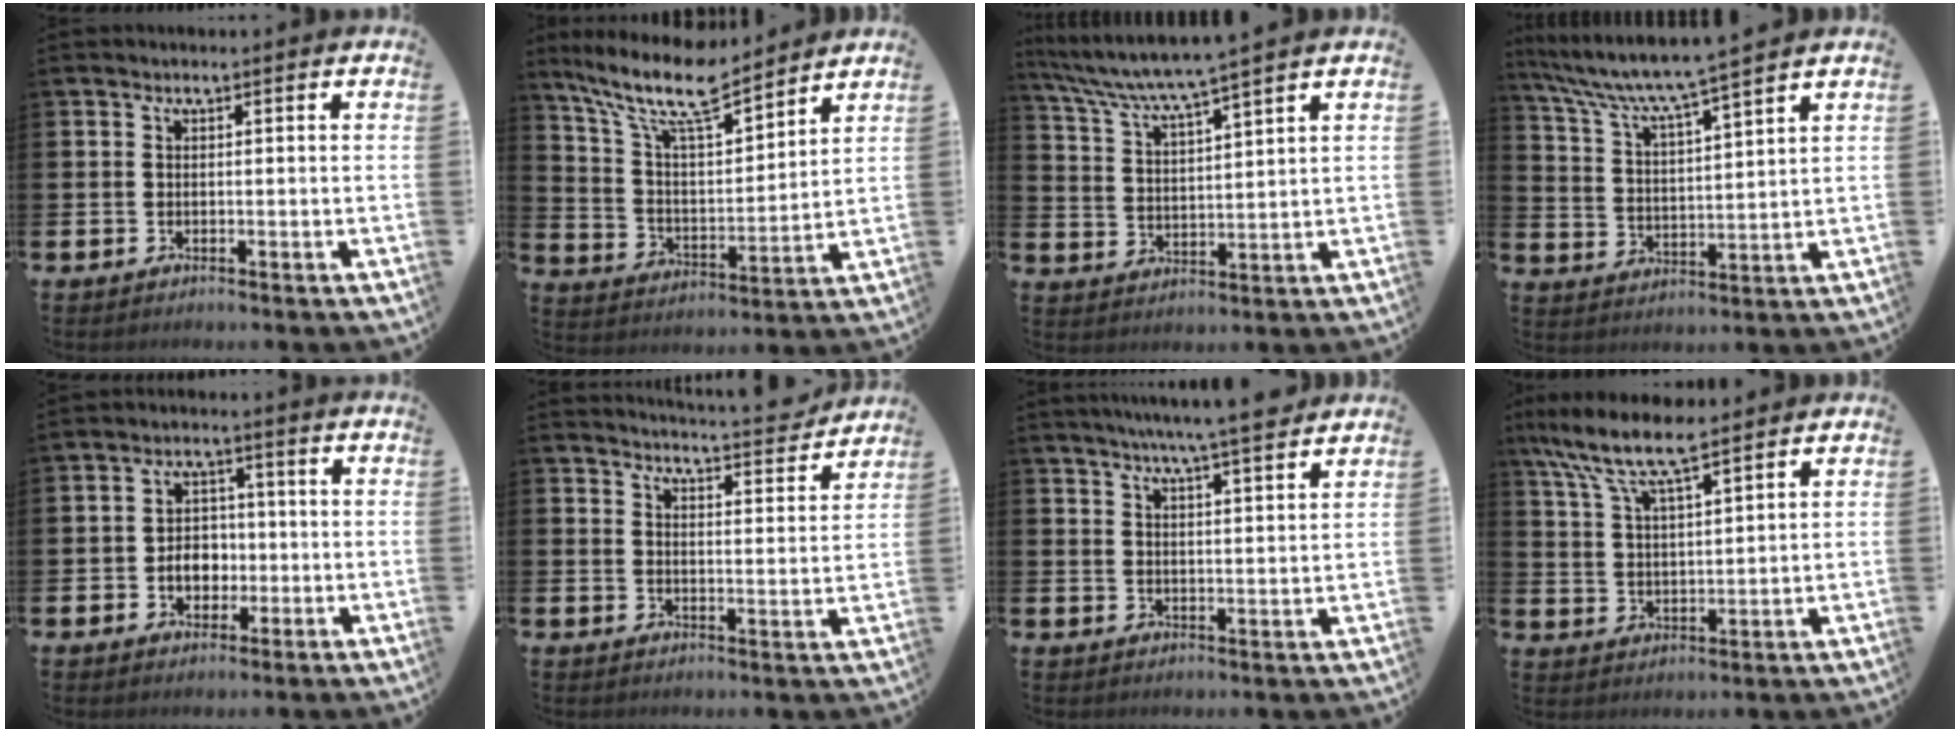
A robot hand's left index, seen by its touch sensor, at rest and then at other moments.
{"total": 11.6, "force": [9.8, 2.5, 5.7], "torque": [-0.139, -0.053, 0.169]}
{"total": 5.9, "force": [5.5, -0.6, 2.0], "torque": [-0.060, -0.037, 0.092]}
{"total": 7.3, "force": [6.8, -0.3, 2.8], "torque": [-0.081, -0.047, 0.112]}
{"total": 4.2, "force": [-1.0, 3.3, 2.4], "torque": [-0.030, -0.001, -0.027]}
{"total": 5.1, "force": [5.0, -0.2, 0.7], "torque": [-0.015, -0.042, 0.083]}
{"total": 6.7, "force": [6.2, -0.5, 2.5], "torque": [-0.050, -0.031, 0.107]}
{"total": 8.1, "force": [7.0, 1.4, 3.8], "torque": [-0.101, -0.028, 0.123]}